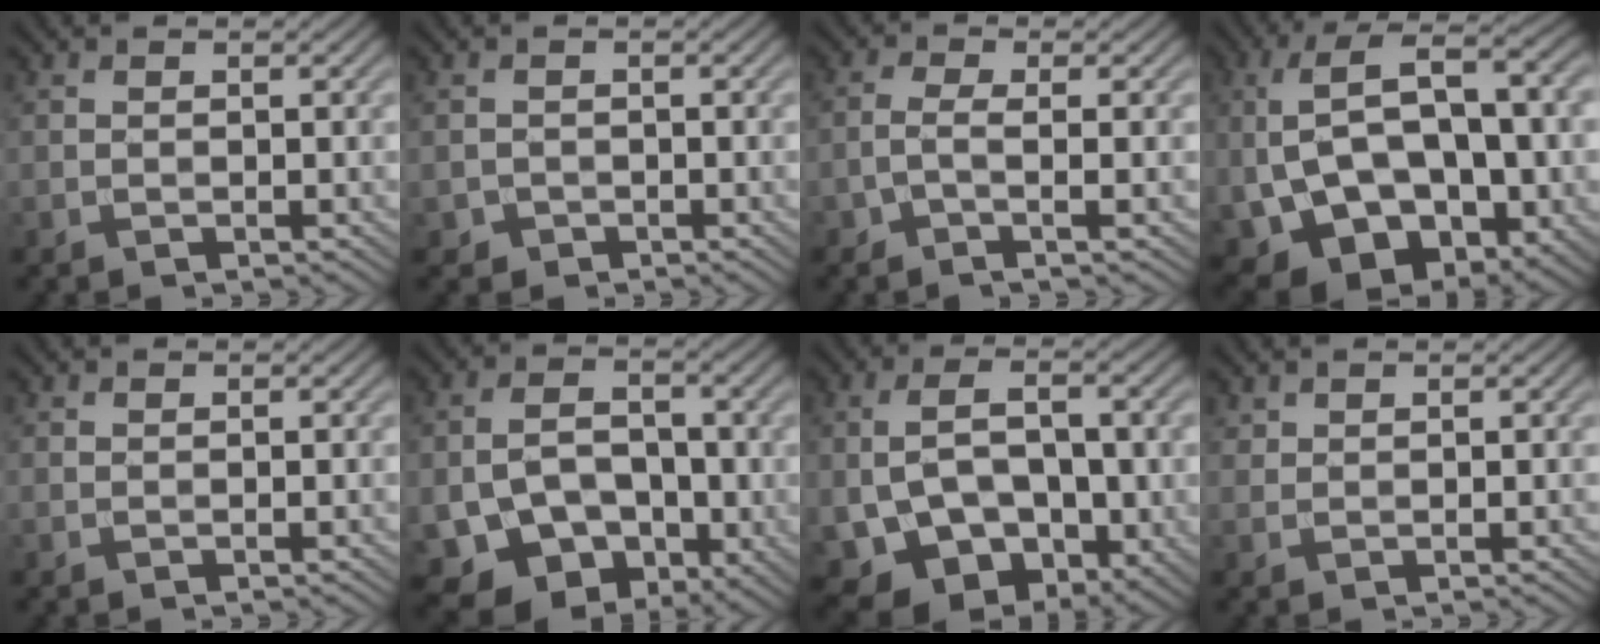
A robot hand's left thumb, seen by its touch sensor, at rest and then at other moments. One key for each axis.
{"total": 1.3, "fx": -0.7, "fy": 1.1, "fz": 0.2, "tx": 0.002, "ty": -0.005, "tz": -0.014}
{"total": 2.6, "fx": -0.8, "fy": 0.7, "fz": 2.4, "tx": -0.050, "ty": 0.002, "tz": -0.022}
{"total": 16.8, "fx": -0.3, "fy": 10.0, "fz": 13.5, "tx": -0.274, "ty": -0.018, "tz": 0.021}
{"total": 0.0}
{"total": 10.0, "fx": -3.4, "fy": 7.2, "fz": 6.1, "tx": -0.107, "ty": -0.021, "tz": -0.061}
{"total": 12.5, "fx": -2.1, "fy": 8.0, "fz": 9.3, "tx": -0.193, "ty": -0.023, "tz": -0.015}
{"total": 1.2, "fx": 1.0, "fy": 0.5, "fz": 0.3, "tx": -0.012, "ty": 0.000, "tz": 0.026}